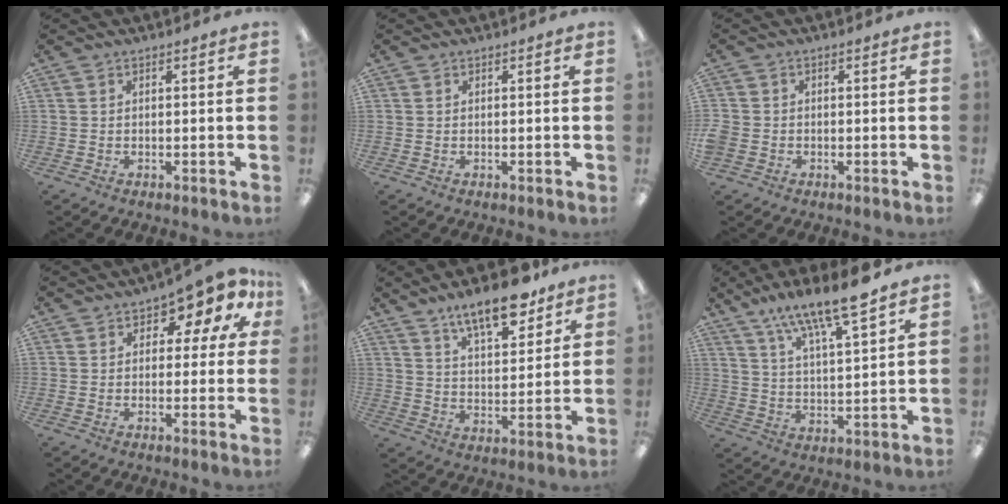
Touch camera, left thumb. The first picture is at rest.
{"total": 0.0}
{"total": 2.3, "force": [-0.9, 2.0, 0.7], "torque": [-0.016, 0.002, -0.018]}
{"total": 7.9, "force": [4.4, 4.1, 5.2], "torque": [-0.065, -0.019, 0.073]}
{"total": 12.5, "force": [9.8, 4.3, 6.5], "torque": [-0.095, -0.055, 0.170]}
{"total": 12.6, "force": [10.6, 1.7, 6.6], "torque": [-0.123, -0.061, 0.182]}